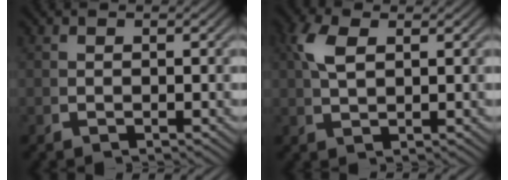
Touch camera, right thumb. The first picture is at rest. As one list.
[{"total": 2.5, "force": [1.7, 0.5, 1.8], "torque": [-0.041, 0.003, 0.040]}]